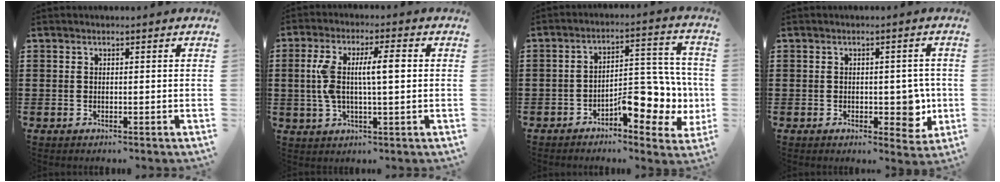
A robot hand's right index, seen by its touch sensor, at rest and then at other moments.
{"total": 8.0, "force": [0.9, 2.4, 7.5], "torque": [-0.156, 0.003, 0.009]}
{"total": 8.6, "force": [-3.0, 4.5, 6.7], "torque": [-0.081, -0.002, -0.053]}
{"total": 5.0, "force": [-0.8, 2.7, 4.1], "torque": [-0.045, -0.002, -0.016]}